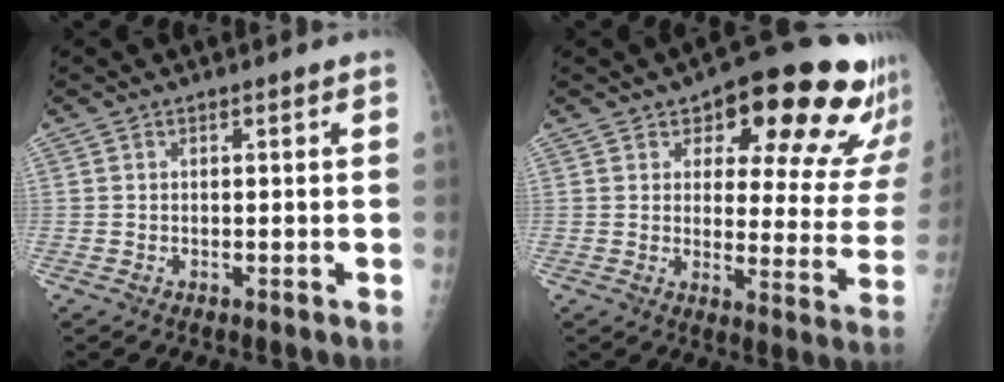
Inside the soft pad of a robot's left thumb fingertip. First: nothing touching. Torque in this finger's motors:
{"motor_torque": [0.30, 0.57, -0.02, -0.18, 0.12]}